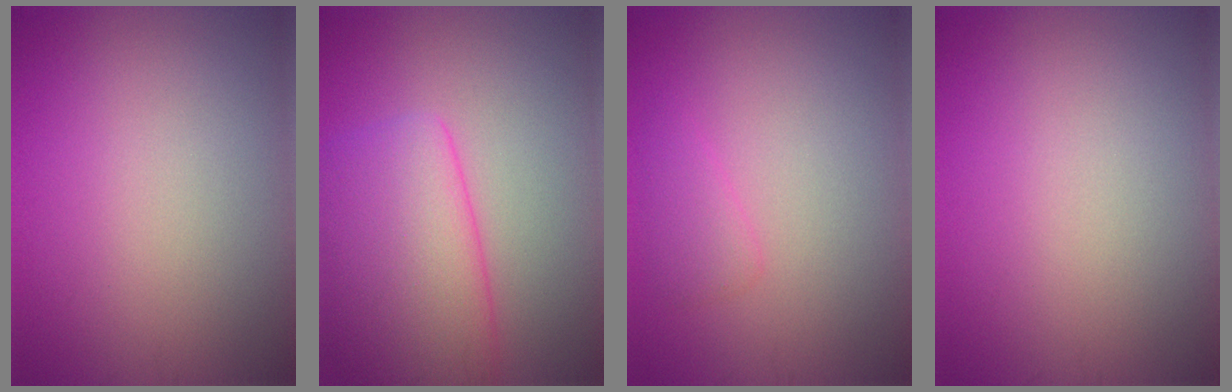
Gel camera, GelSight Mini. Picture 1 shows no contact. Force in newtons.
{"total": 7.1, "press": 7.1, "slide": 0.3}
{"total": 1.4, "press": 1.4, "slide": 0.2}
{"total": 0.0}